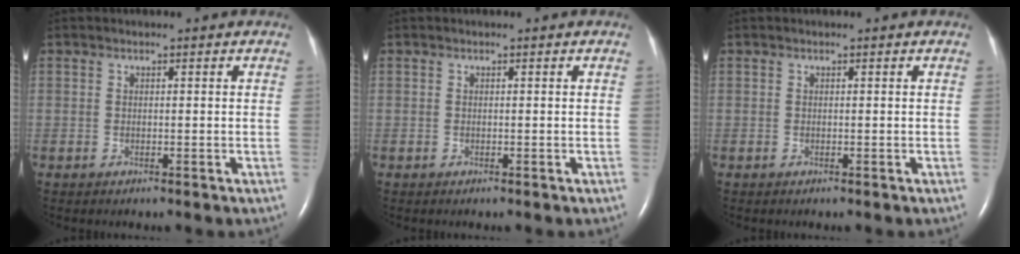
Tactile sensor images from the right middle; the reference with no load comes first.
{"total": 0.0}
{"total": 0.0}